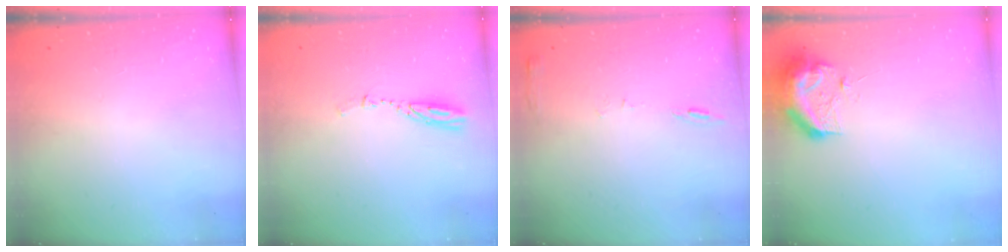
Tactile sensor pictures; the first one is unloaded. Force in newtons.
{"total": 3.7, "press": 3.7, "slide": 0.4}
{"total": 6.0, "press": 6.0, "slide": 0.6}
{"total": 10.2, "press": 10.2, "slide": 0.3}